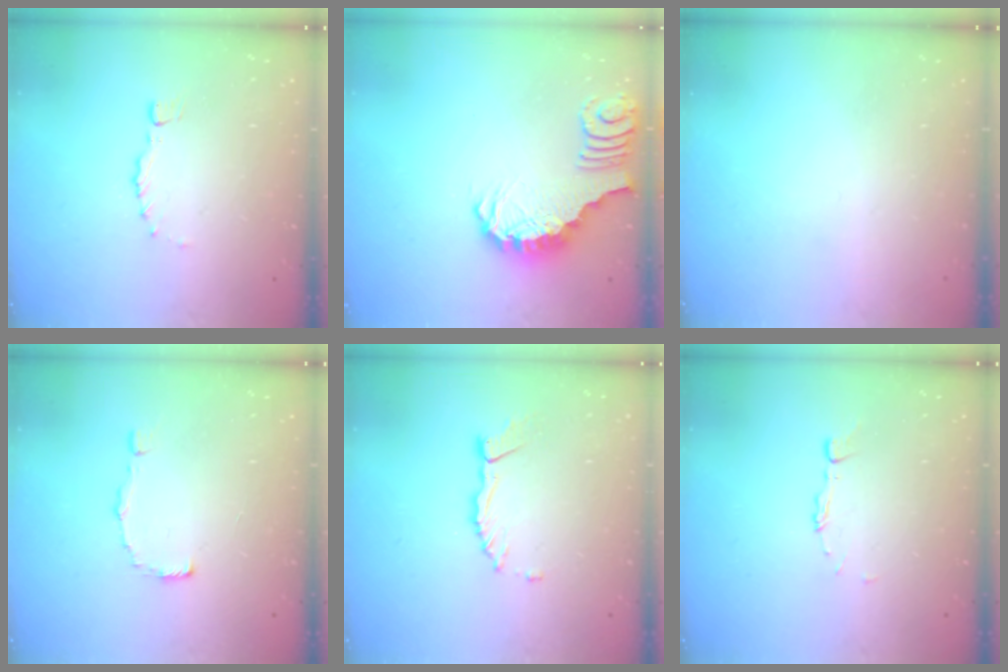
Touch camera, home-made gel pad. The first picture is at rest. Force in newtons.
{"total": 2.7, "press": 2.7, "slide": 0.5}
{"total": 0.0}
{"total": 4.9, "press": 4.9, "slide": 0.4}
{"total": 3.8, "press": 3.7, "slide": 0.4}
{"total": 4.8, "press": 4.8, "slide": 0.4}